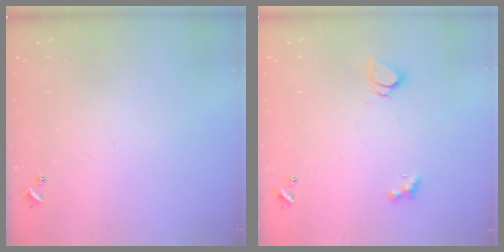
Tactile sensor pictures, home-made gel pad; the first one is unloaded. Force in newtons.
{"total": 1.6, "press": 1.6, "slide": 0.2}